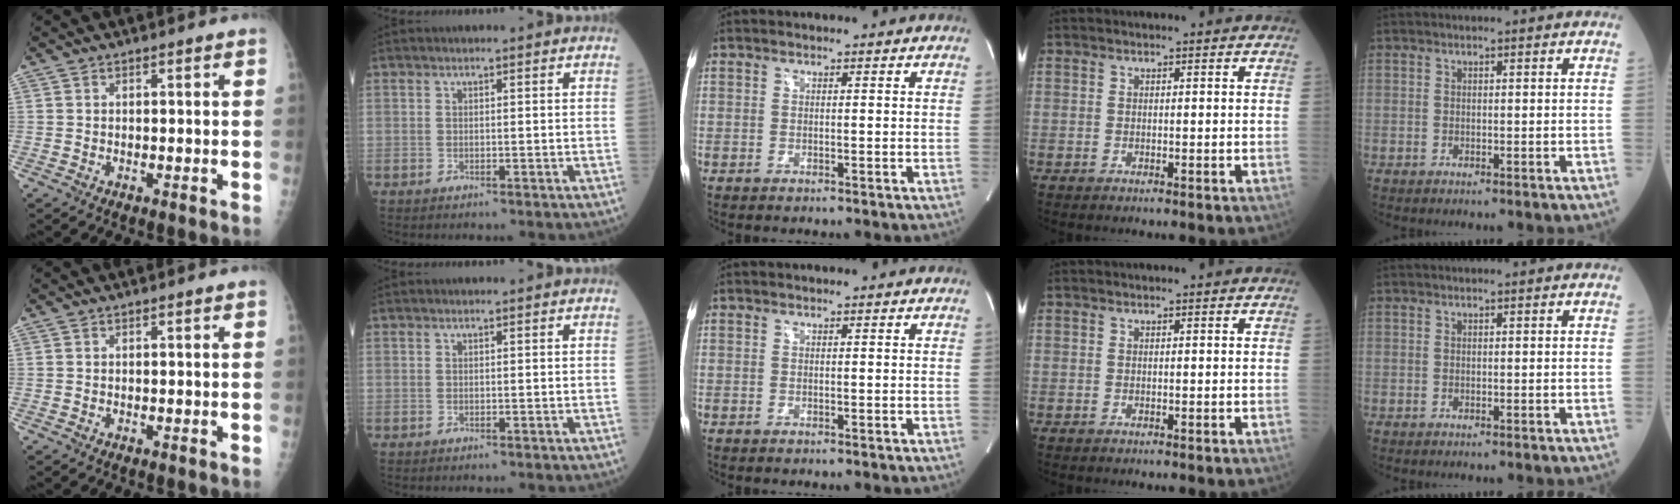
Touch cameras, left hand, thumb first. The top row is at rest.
{}